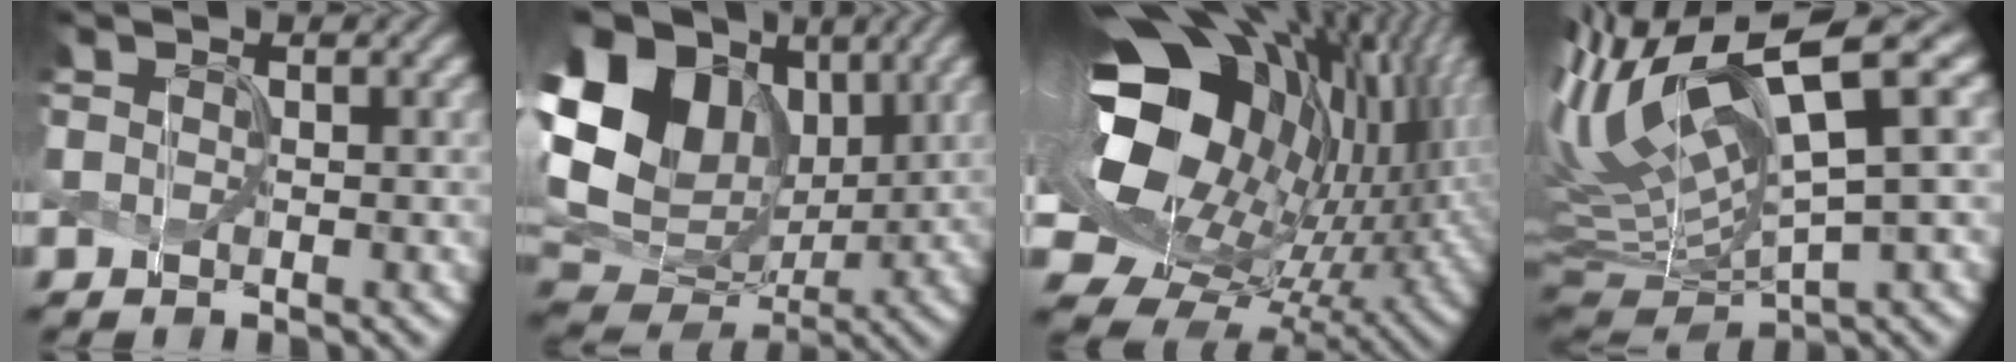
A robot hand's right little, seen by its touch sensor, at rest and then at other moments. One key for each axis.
{"total": 18.2, "fx": 5.3, "fy": 13.1, "fz": 11.5, "tx": -0.243, "ty": 0.045, "tz": 0.092}
{"total": 19.3, "fx": 4.0, "fy": 12.5, "fz": 14.1, "tx": -0.270, "ty": -0.037, "tz": 0.103}
{"total": 12.8, "fx": 5.0, "fy": 4.2, "fz": 11.0, "tx": -0.236, "ty": 0.014, "tz": 0.105}